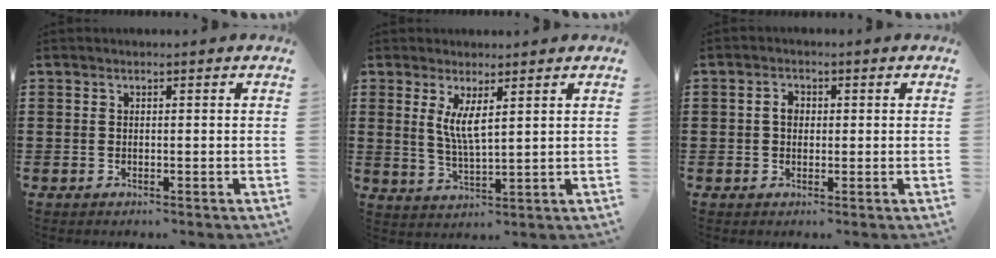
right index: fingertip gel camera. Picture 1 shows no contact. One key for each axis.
{"total": 4.6, "fx": 1.8, "fy": 1.1, "fz": 4.1, "tx": -0.087, "ty": -0.003, "tz": 0.032}
{"total": 2.2, "fx": 0.1, "fy": 1.6, "fz": 1.5, "tx": -0.032, "ty": 0.007, "tz": 0.000}